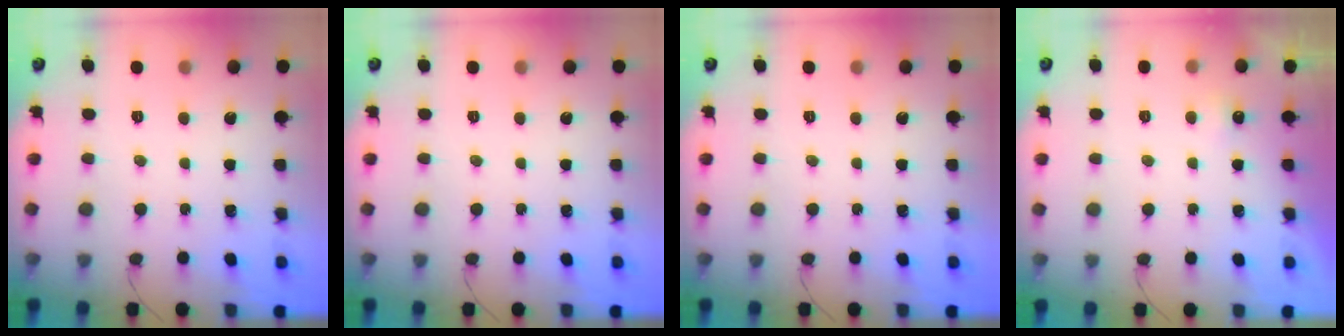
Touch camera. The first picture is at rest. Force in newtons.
{"total": 0.0}
{"total": 0.0}
{"total": 2.3, "press": 2.2, "slide": 0.7}